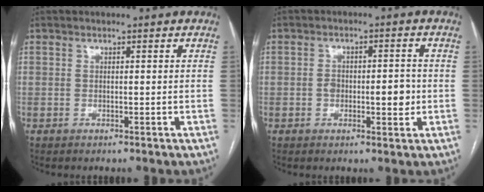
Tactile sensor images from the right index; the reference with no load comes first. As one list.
[{"total": 5.0, "force": [-0.8, 2.1, 4.5], "torque": [-0.067, 0.007, -0.009]}]